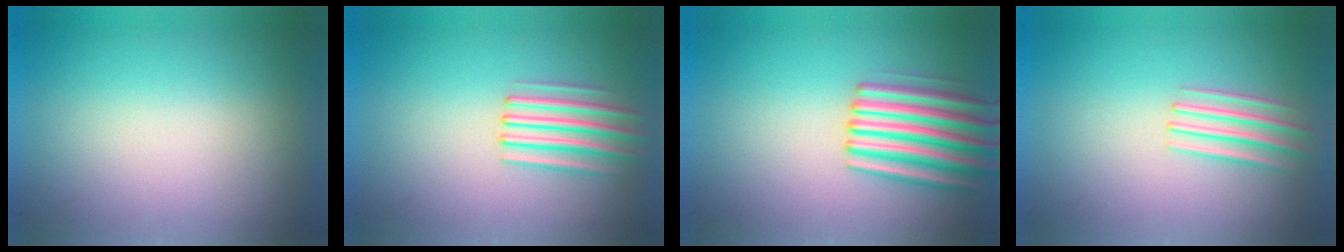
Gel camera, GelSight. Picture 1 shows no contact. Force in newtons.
{"total": 2.6}
{"total": 4.8}
{"total": 2.1}